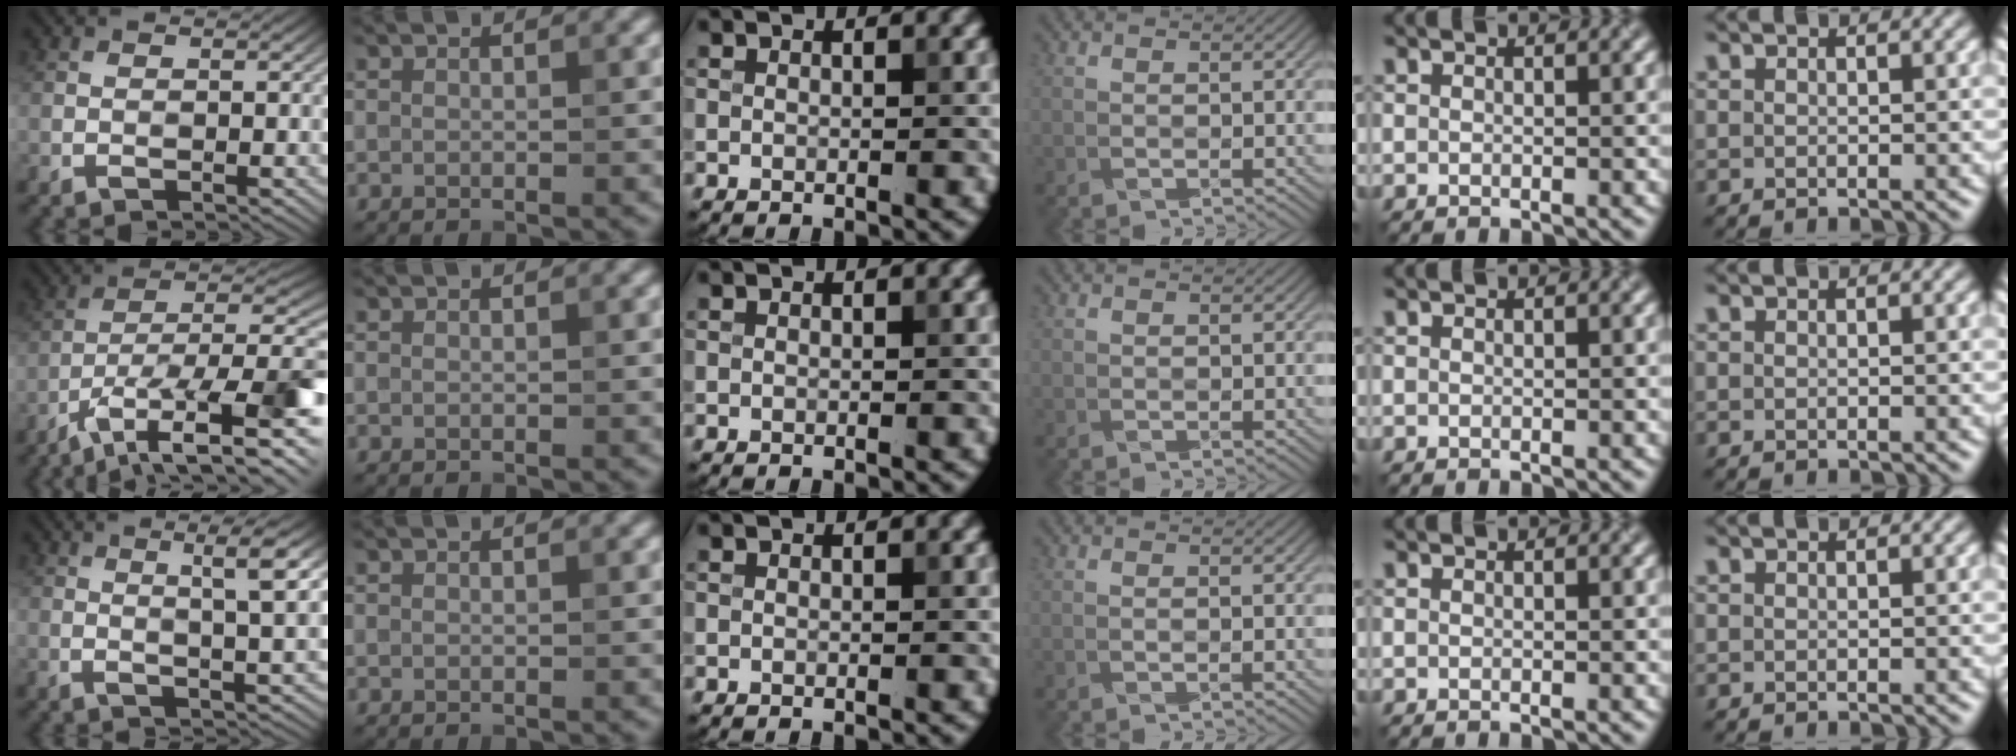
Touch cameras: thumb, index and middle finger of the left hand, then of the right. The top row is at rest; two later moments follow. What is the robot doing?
{"motion": "wrap", "object": "bandana"}